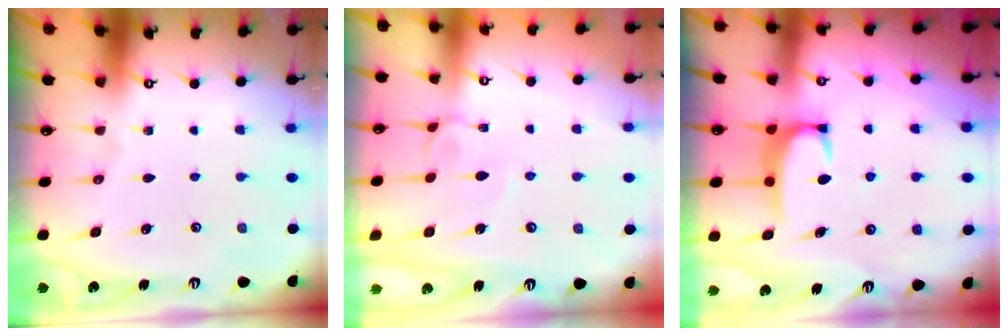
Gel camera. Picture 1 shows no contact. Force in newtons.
{"total": 2.5, "press": 2.5, "slide": 0.3}
{"total": 3.0, "press": 2.9, "slide": 0.6}